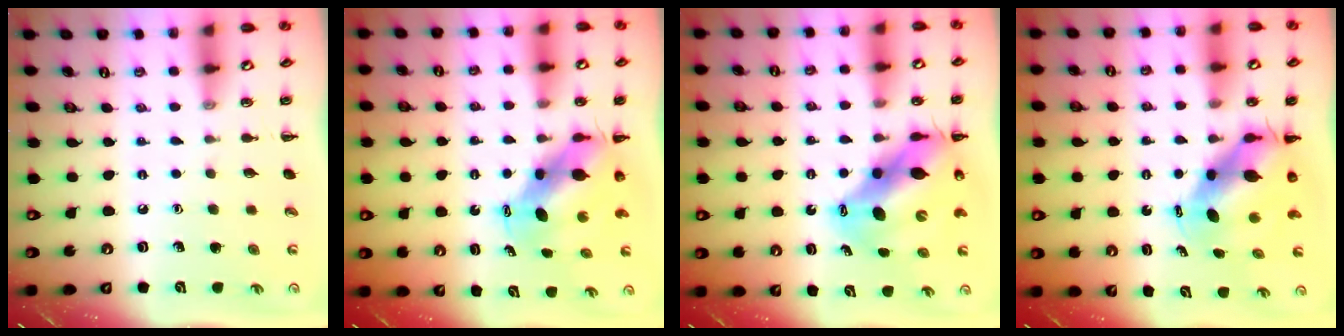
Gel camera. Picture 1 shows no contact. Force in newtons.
{"total": 7.9, "press": 7.7, "slide": 1.7}
{"total": 12.6, "press": 12.2, "slide": 3.0}
{"total": 6.8, "press": 6.6, "slide": 1.6}